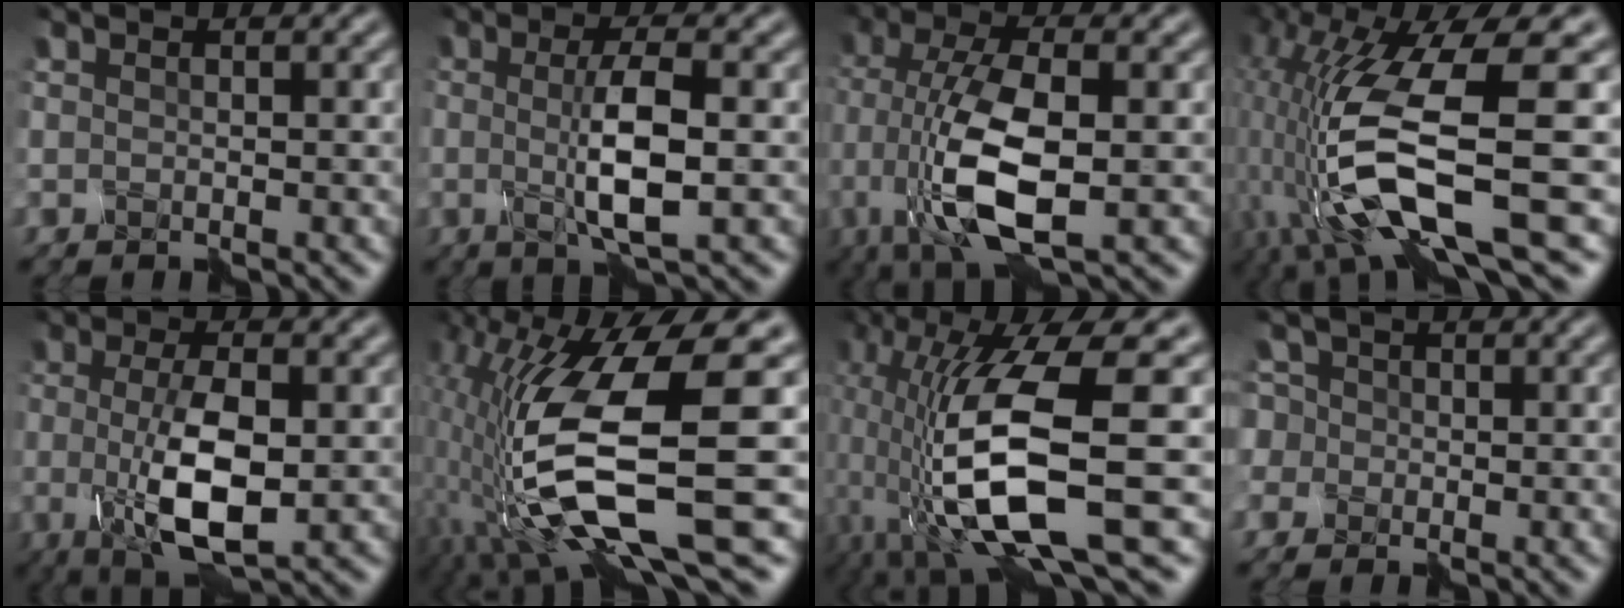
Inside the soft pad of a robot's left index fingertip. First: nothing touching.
{"total": 4.4, "force": [-0.5, 0.4, 4.3], "torque": [-0.094, -0.002, -0.005]}
{"total": 9.2, "force": [-1.9, 3.5, 8.3], "torque": [-0.186, -0.004, -0.037]}
{"total": 12.7, "force": [-2.3, 4.2, 11.7], "torque": [-0.264, -0.031, -0.032]}
{"total": 6.6, "force": [-0.9, 1.9, 6.2], "torque": [-0.136, -0.009, -0.012]}
{"total": 13.5, "force": [-1.5, 3.7, 12.8], "torque": [-0.268, -0.020, -0.013]}
{"total": 13.7, "force": [-2.8, 3.4, 13.0], "torque": [-0.282, -0.012, -0.040]}
{"total": 4.4, "force": [0.5, 3.9, 1.9], "torque": [-0.063, 0.022, -0.024]}